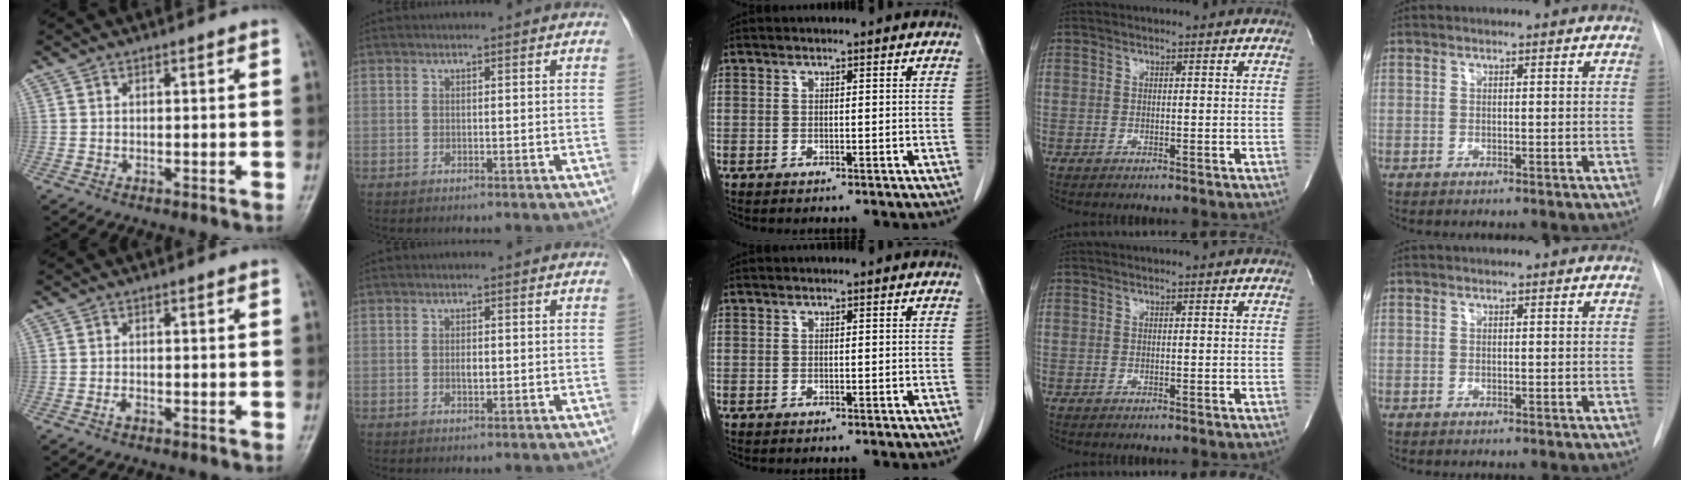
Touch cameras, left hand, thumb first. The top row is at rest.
{"thumb": {"total": 1.0, "force": [-0.5, 0.5, 0.6], "torque": [-0.013, 0.001, -0.011]}, "index": {"total": 1.0, "force": [-0.1, 0.4, 0.9], "torque": [-0.018, 0.000, -0.001]}}